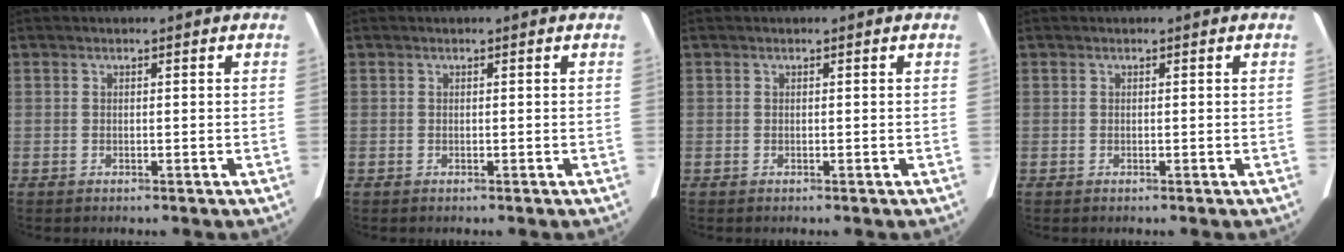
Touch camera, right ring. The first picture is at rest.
{"total": 0.0}
{"total": 0.0}
{"total": 0.0}